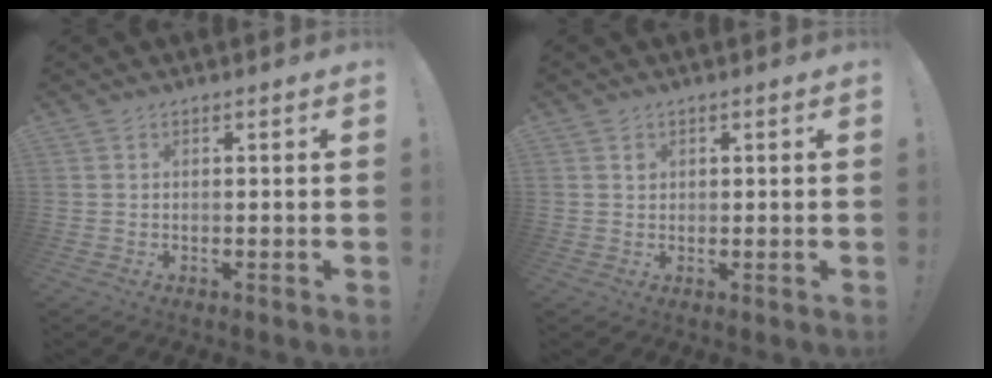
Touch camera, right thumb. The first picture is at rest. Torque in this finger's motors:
{"motor_torque": [-0.04, 0.00, -0.52, -0.27, -0.02]}